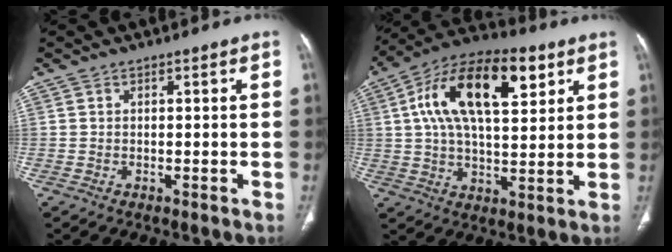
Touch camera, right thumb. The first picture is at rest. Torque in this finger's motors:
{"motor_torque": [0.09, 0.52, 1.26, -0.43, 0.40]}